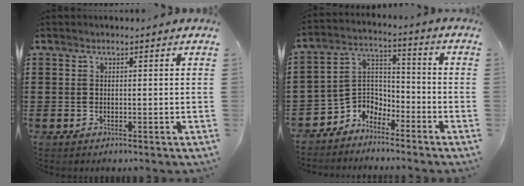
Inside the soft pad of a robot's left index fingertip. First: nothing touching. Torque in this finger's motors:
{"motor_torque": [0.21, 0.20, 0.24, 0.03]}